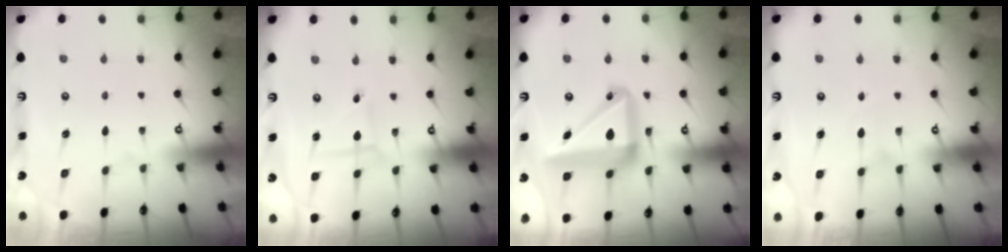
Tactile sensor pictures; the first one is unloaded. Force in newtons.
{"total": 1.5, "press": 1.5, "slide": 0.1}
{"total": 17.9, "press": 17.7, "slide": 2.5}
{"total": 5.4, "press": 5.4, "slide": 0.8}